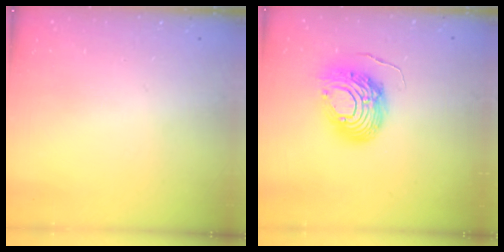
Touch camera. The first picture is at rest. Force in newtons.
{"total": 13.4, "press": 13.4, "slide": 1.3}